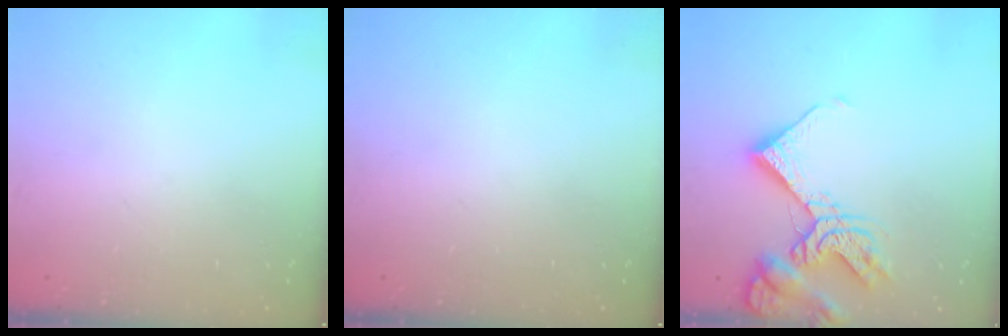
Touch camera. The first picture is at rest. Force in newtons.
{"total": 0.0}
{"total": 13.5, "press": 13.4, "slide": 1.5}